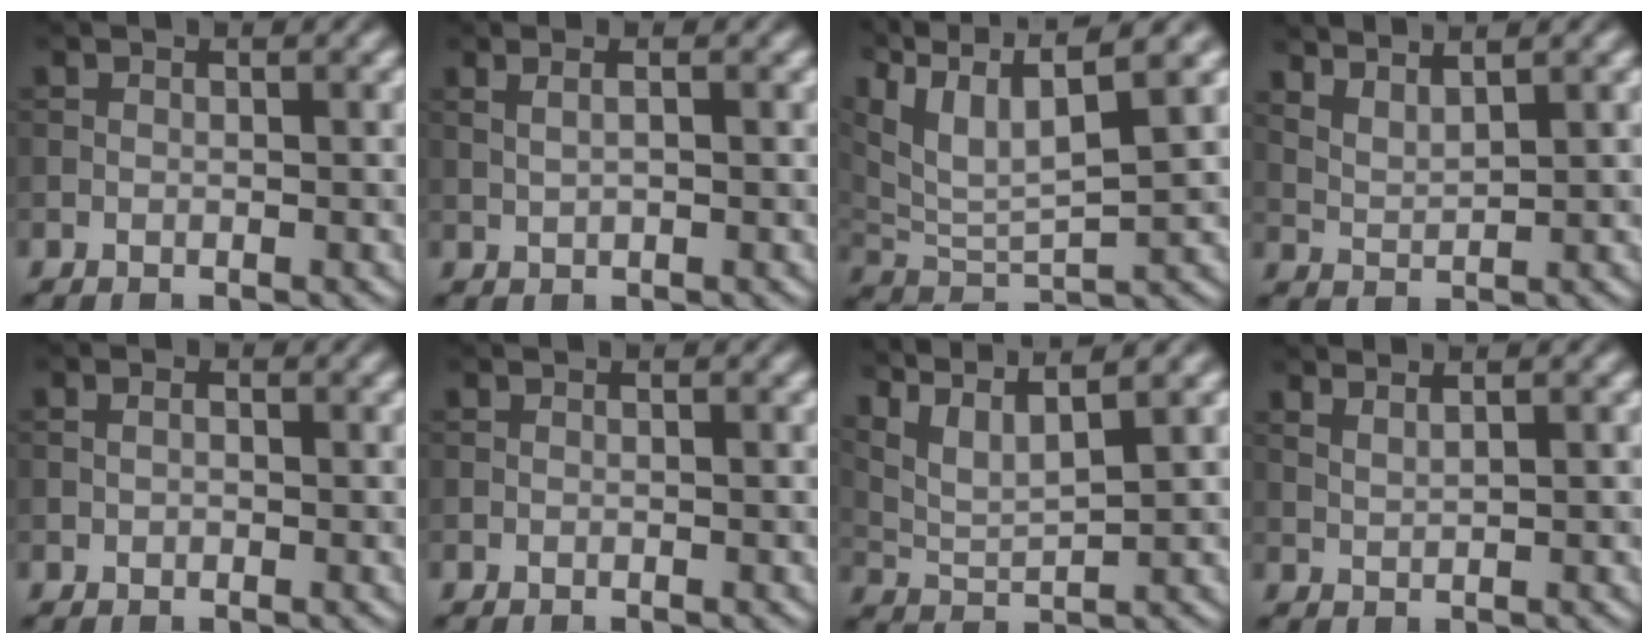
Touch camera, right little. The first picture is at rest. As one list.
[{"total": 1.8, "force": [0.9, 0.6, 1.4], "torque": [-0.023, 0.000, 0.005]}, {"total": 9.5, "force": [6.2, 2.8, 6.6], "torque": [-0.152, 0.019, 0.107]}, {"total": 3.2, "force": [2.8, 0.6, 1.5], "torque": [-0.023, 0.002, 0.052]}, {"total": 1.8, "force": [0.5, 1.4, 1.1], "torque": [-0.012, 0.005, -0.007]}, {"total": 0.0}, {"total": 6.5, "force": [4.9, 1.5, 4.0], "torque": [-0.089, 0.018, 0.078]}, {"total": 1.8, "force": [1.4, 0.5, 1.0], "torque": [-0.014, -0.002, 0.022]}]